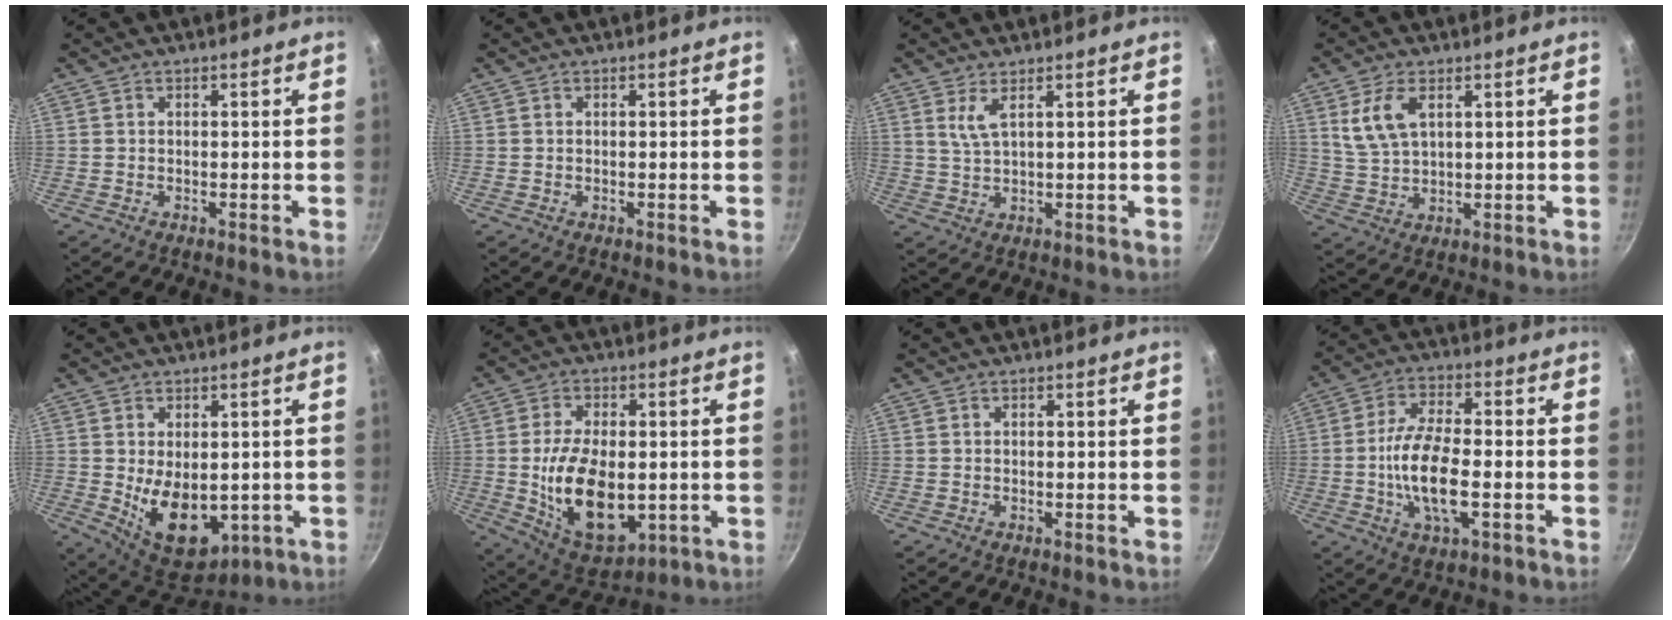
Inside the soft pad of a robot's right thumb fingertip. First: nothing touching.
{"total": 0.0}
{"total": 3.1, "force": [1.6, 0.6, 2.5], "torque": [-0.059, -0.010, 0.041]}
{"total": 7.2, "force": [3.0, 3.7, 5.4], "torque": [-0.110, -0.007, 0.067]}
{"total": 12.8, "force": [-1.9, 7.7, 10.0], "torque": [-0.132, -0.015, -0.002]}
{"total": 16.7, "force": [-1.9, 9.3, 13.8], "torque": [-0.224, -0.008, -0.010]}
{"total": 0.0}
{"total": 12.3, "force": [-2.3, 5.2, 10.9], "torque": [-0.210, 0.012, -0.044]}